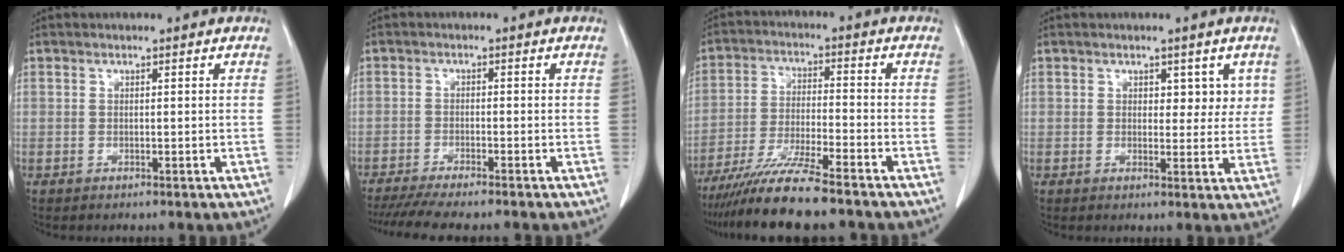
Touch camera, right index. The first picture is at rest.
{"total": 9.8, "force": [-8.4, 0.6, 4.9], "torque": [-0.064, -0.018, -0.130]}
{"total": 11.2, "force": [-9.1, -0.1, 6.5], "torque": [-0.115, -0.028, -0.158]}
{"total": 3.7, "force": [1.6, 2.4, 2.3], "torque": [-0.011, -0.002, 0.020]}